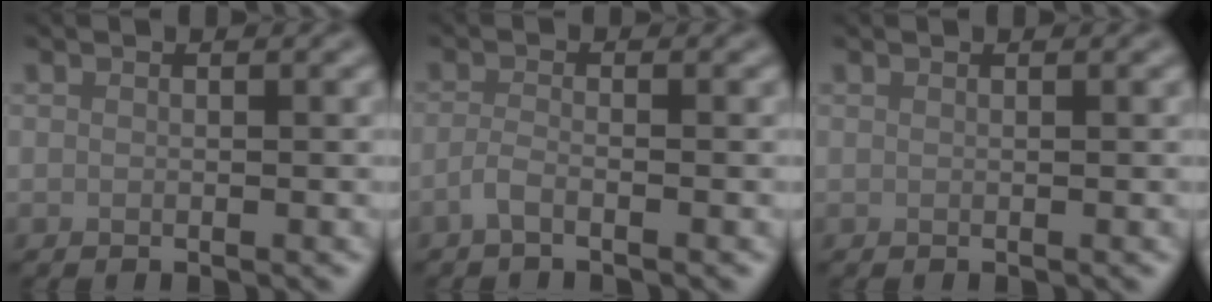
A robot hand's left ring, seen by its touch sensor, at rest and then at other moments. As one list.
[{"total": 1.5, "force": [-1.0, 0.4, 1.1], "torque": [-0.023, 0.002, -0.024]}, {"total": 0.0}]